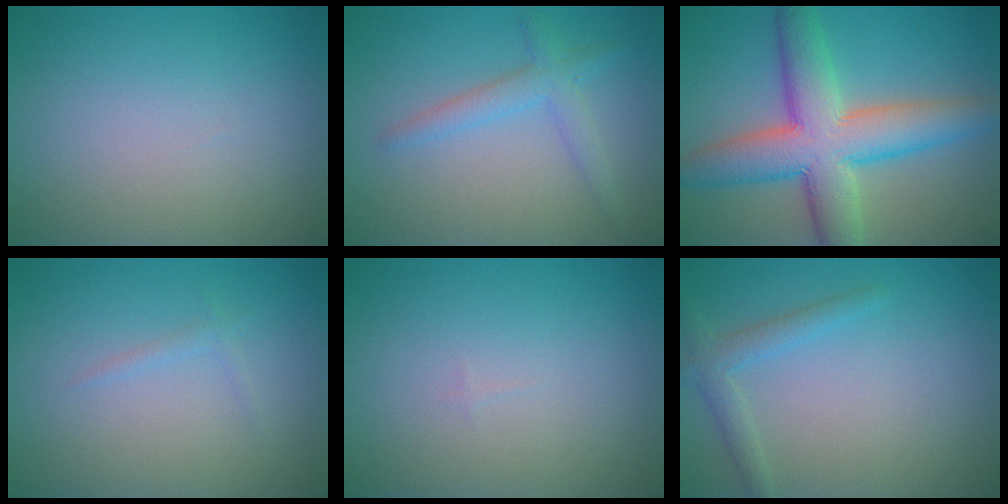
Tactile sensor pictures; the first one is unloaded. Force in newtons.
{"total": 2.6, "press": 2.6, "slide": 0.1}
{"total": 9.6, "press": 9.6, "slide": 0.5}
{"total": 0.8, "press": 0.8, "slide": 0.0}
{"total": 0.0}
{"total": 2.1, "press": 2.1, "slide": 0.1}